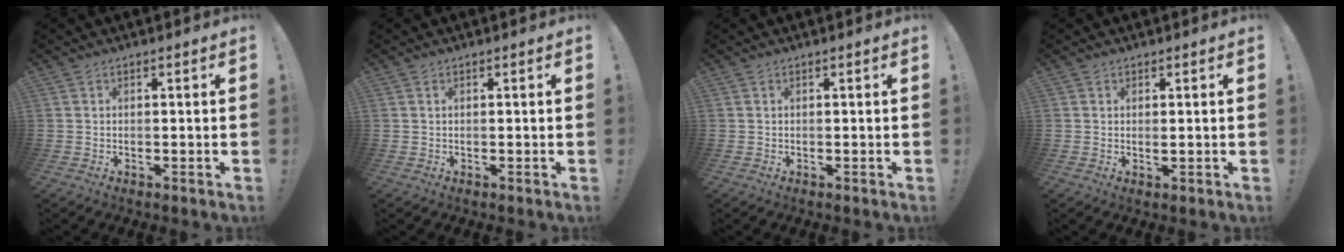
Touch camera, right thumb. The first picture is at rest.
{"total": 0.0}
{"total": 0.0}
{"total": 1.0, "force": [0.6, 0.4, 0.7], "torque": [-0.002, -0.006, 0.008]}